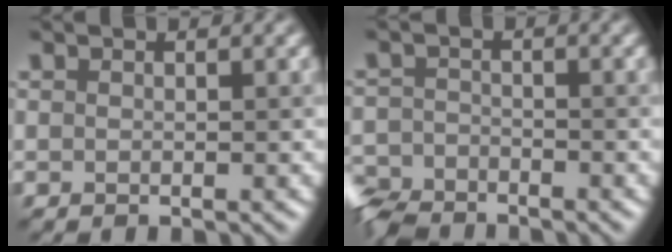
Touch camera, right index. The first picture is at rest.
{"total": 4.4, "force": [-3.9, 1.6, 1.2], "torque": [-0.028, -0.011, -0.088]}